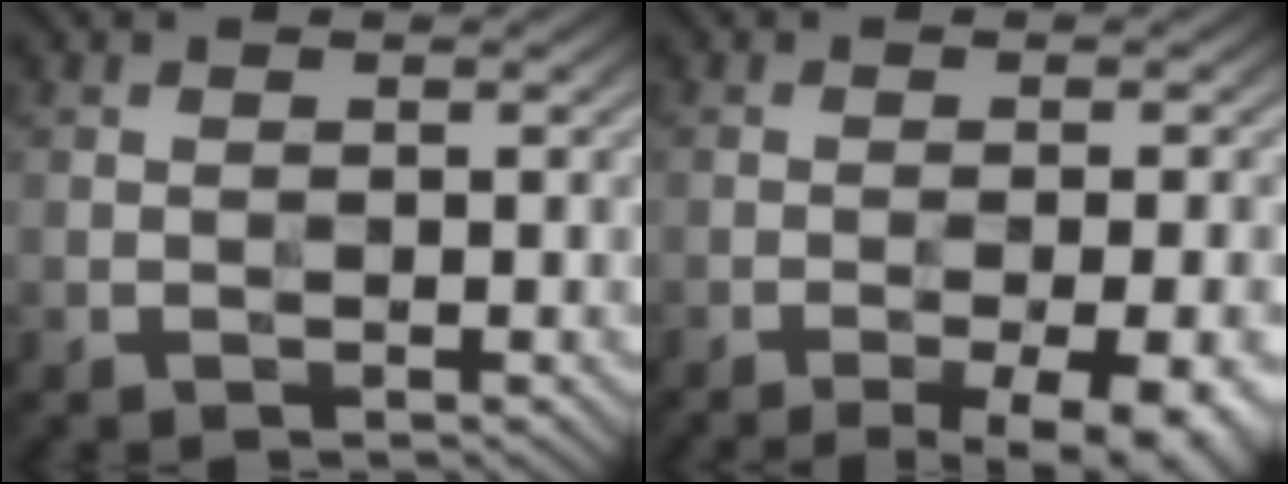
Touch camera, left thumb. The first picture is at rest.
{"total": 8.9, "force": [-4.7, 2.4, 7.2], "torque": [-0.096, -0.004, -0.051]}